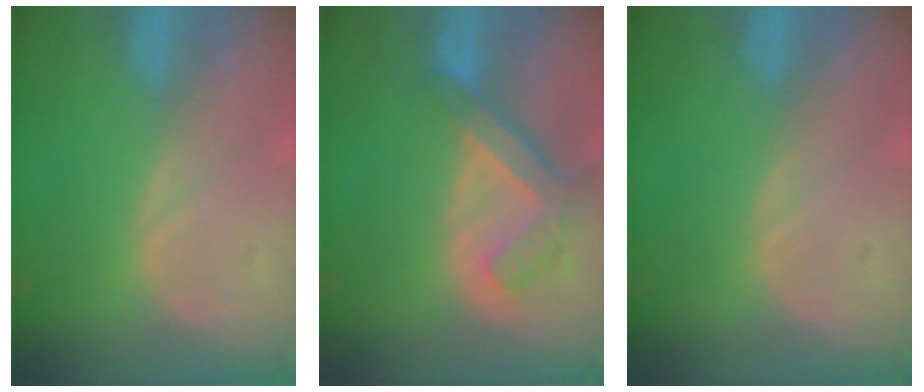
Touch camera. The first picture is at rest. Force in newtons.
{"total": 7.6, "press": 6.6, "slide": 3.7}
{"total": 0.0}